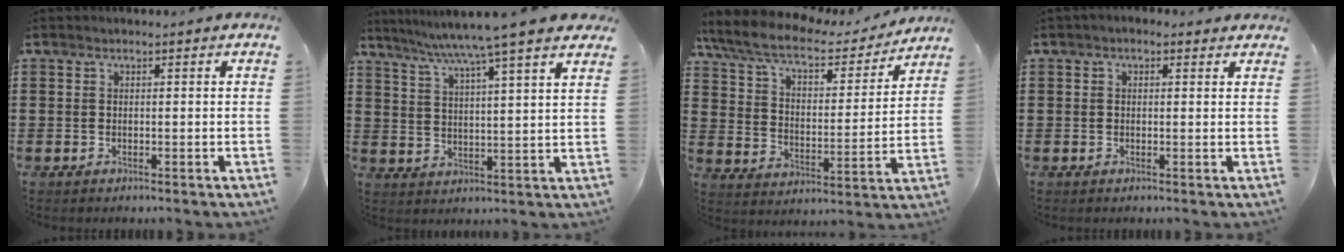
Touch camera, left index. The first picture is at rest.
{"total": 7.3, "force": [6.0, -1.4, 3.8], "torque": [-0.094, -0.035, 0.098]}
{"total": 8.5, "force": [6.8, 2.1, 4.5], "torque": [-0.113, -0.031, 0.116]}
{"total": 1.1, "force": [0.4, 0.7, 0.7], "torque": [-0.015, 0.008, 0.006]}